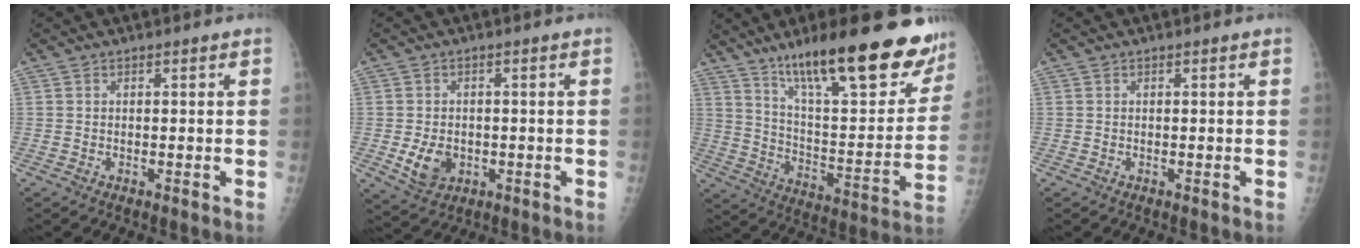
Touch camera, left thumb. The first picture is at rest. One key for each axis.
{"total": 5.7, "fx": -1.2, "fy": 4.3, "fz": 3.5, "tx": -0.050, "ty": -0.003, "tz": -0.008}
{"total": 28.7, "fx": 19.4, "fy": 7.5, "fz": 19.7, "tx": -0.254, "ty": -0.071, "tz": 0.300}
{"total": 0.0}